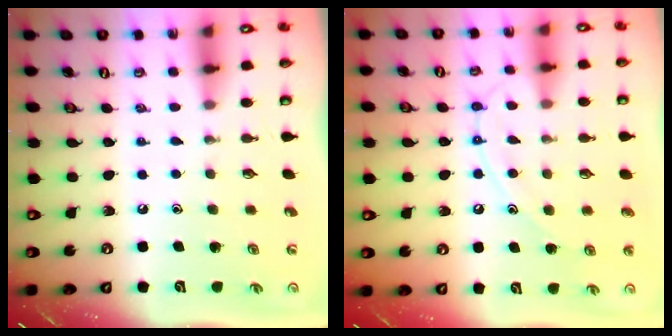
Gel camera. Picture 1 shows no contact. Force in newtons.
{"total": 10.7, "press": 10.7, "slide": 1.0}